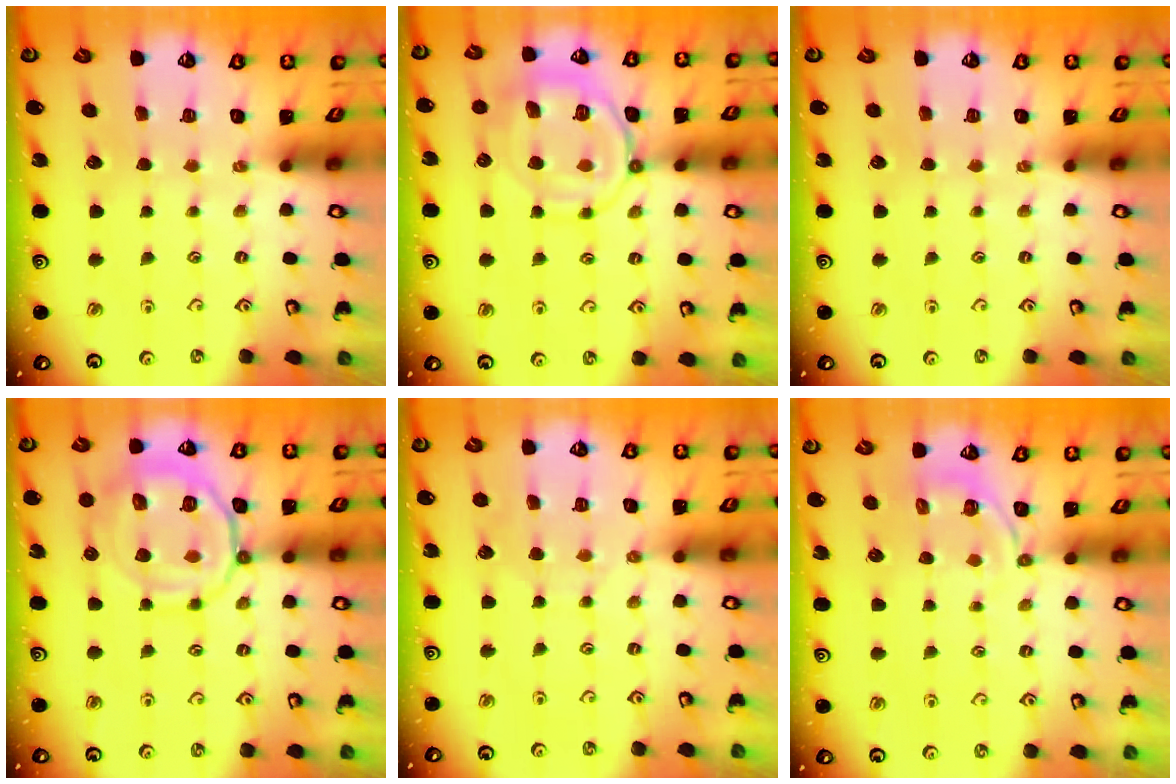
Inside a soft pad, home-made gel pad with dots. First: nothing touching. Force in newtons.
{"total": 11.1, "press": 11.1, "slide": 1.1}
{"total": 0.0}
{"total": 14.0, "press": 13.9, "slide": 1.5}
{"total": 4.1, "press": 4.1, "slide": 0.6}
{"total": 2.8, "press": 2.1, "slide": 1.8}